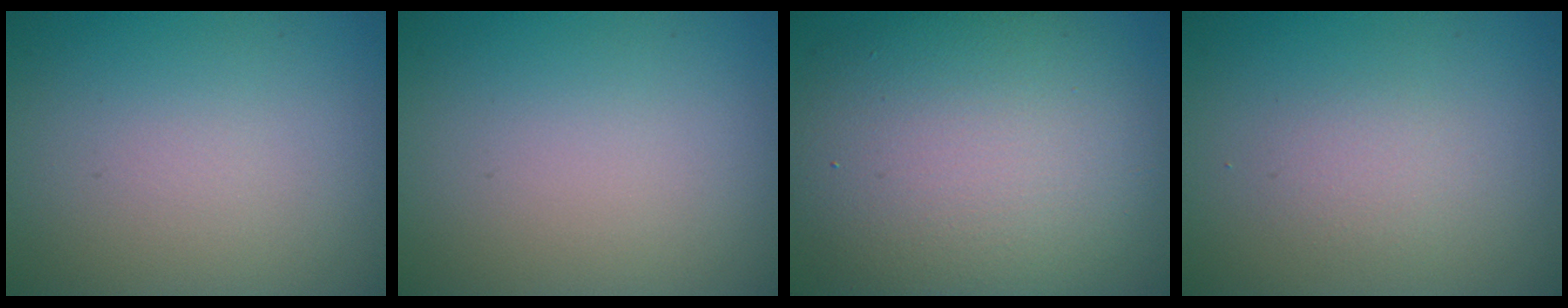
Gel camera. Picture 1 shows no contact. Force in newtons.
{"total": 0.0}
{"total": 10.5, "press": 10.5, "slide": 0.5}
{"total": 1.2, "press": 1.2, "slide": 0.1}